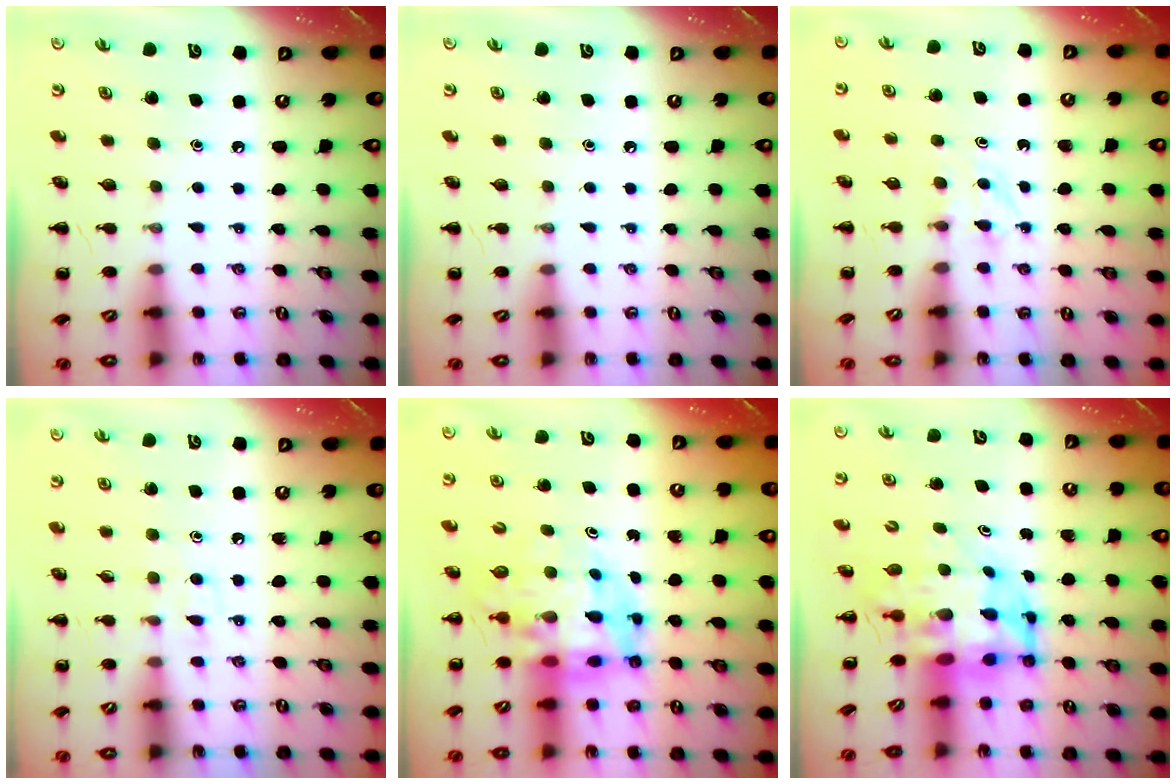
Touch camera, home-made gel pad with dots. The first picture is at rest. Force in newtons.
{"total": 0.0}
{"total": 2.8, "press": 2.6, "slide": 1.0}
{"total": 5.9, "press": 5.6, "slide": 2.0}
{"total": 10.6, "press": 10.1, "slide": 3.3}
{"total": 7.5, "press": 7.2, "slide": 2.1}